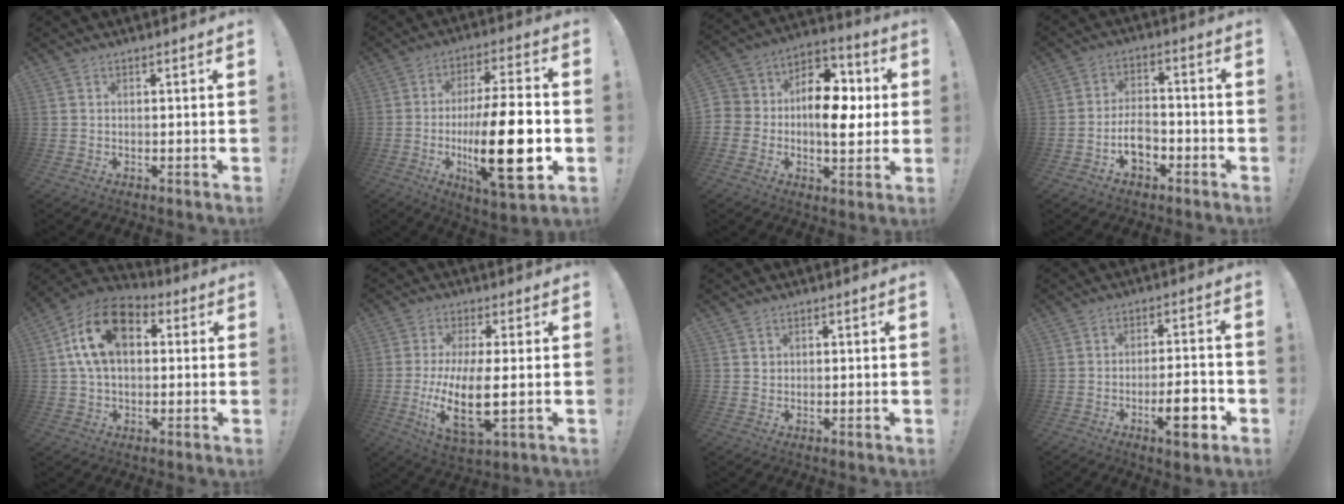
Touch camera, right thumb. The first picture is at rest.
{"total": 23.4, "force": [-4.5, 6.7, 22.0], "torque": [-0.361, -0.005, -0.070]}
{"total": 13.7, "force": [-1.4, 10.0, 9.3], "torque": [-0.127, 0.018, -0.022]}
{"total": 8.0, "force": [-3.6, 5.1, 5.0], "torque": [-0.083, 0.015, -0.062]}
{"total": 16.2, "force": [4.4, 10.2, 11.7], "torque": [-0.217, 0.006, 0.078]}
{"total": 13.8, "force": [-1.7, 4.6, 12.9], "torque": [-0.263, -0.012, -0.026]}
{"total": 1.2, "force": [0.5, 1.1, 0.2], "torque": [-0.002, 0.002, 0.008]}
{"total": 10.0, "force": [-4.4, 2.7, 8.6], "torque": [-0.104, 0.010, -0.074]}